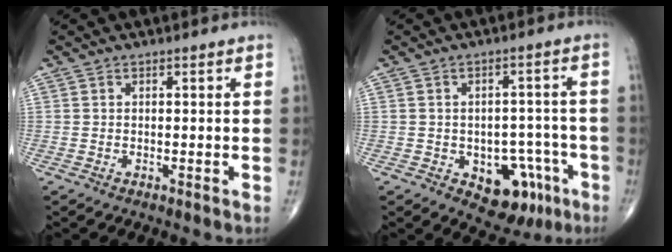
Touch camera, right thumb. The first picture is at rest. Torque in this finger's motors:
{"motor_torque": [0.80, 0.51, 0.35, -0.55, 0.05]}